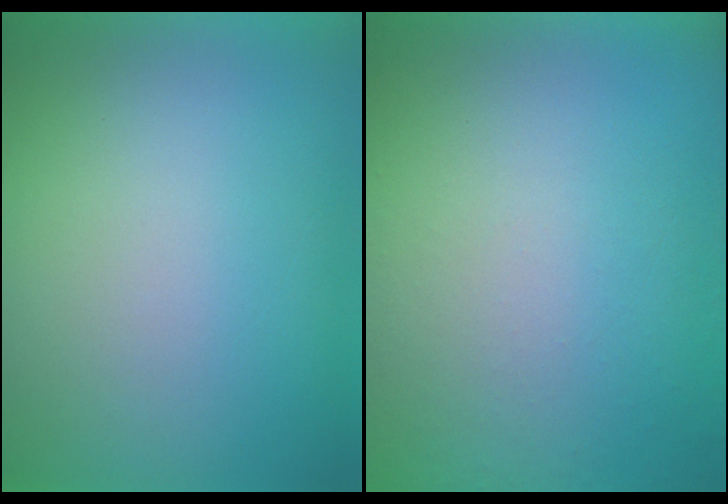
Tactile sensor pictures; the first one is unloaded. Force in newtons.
{"total": 4.9}